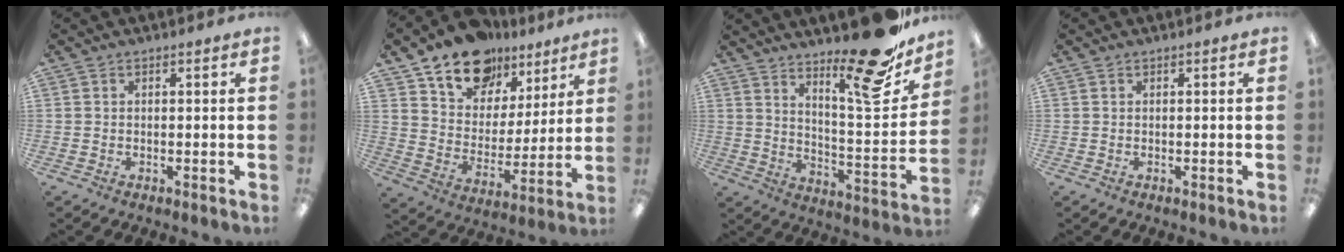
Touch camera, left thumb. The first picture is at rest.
{"total": 15.3, "force": [11.9, 8.8, 4.1], "torque": [-0.082, -0.078, 0.221]}
{"total": 18.6, "force": [14.5, 4.2, 10.9], "torque": [-0.149, -0.113, 0.229]}
{"total": 0.0}